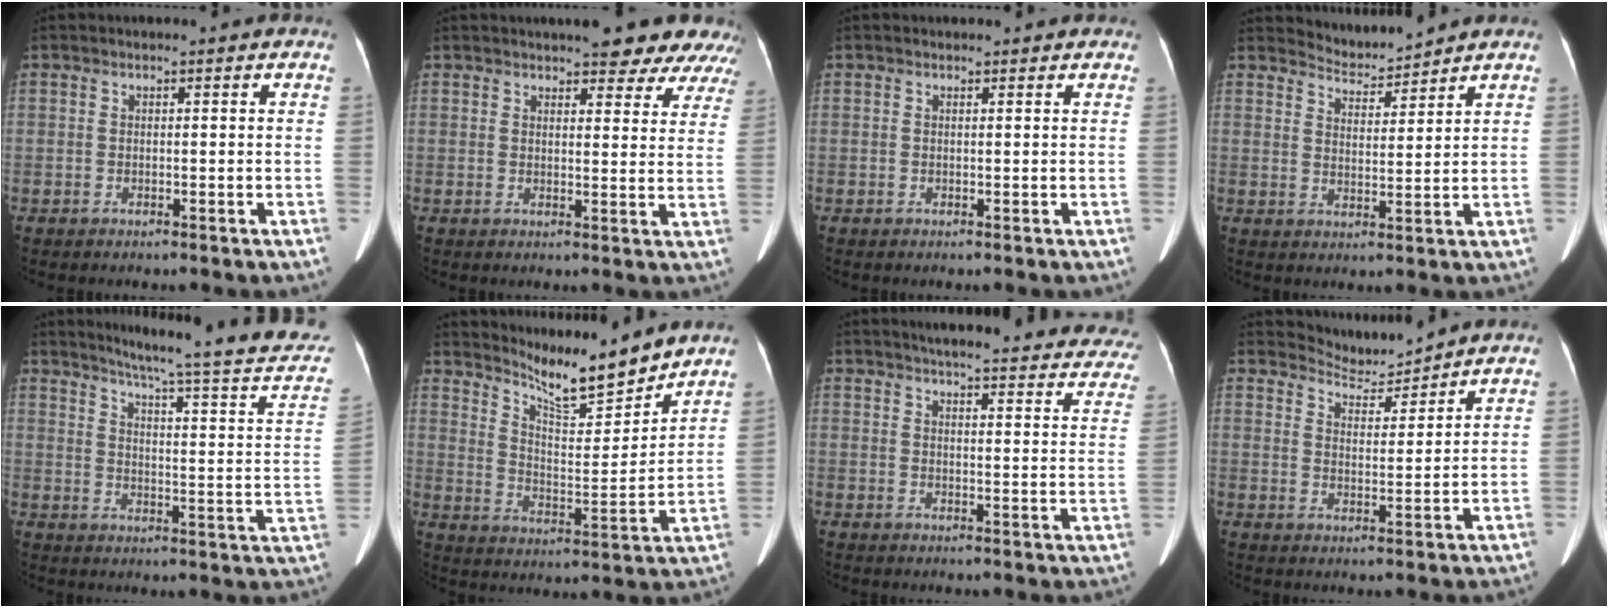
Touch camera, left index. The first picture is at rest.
{"total": 15.1, "force": [13.8, 2.9, 5.3], "torque": [-0.039, -0.029, 0.139]}
{"total": 0.9, "force": [0.8, 0.3, 0.2], "torque": [-0.012, 0.004, 0.008]}
{"total": 4.2, "force": [4.1, -0.3, -0.8], "torque": [0.007, -0.002, 0.077]}
{"total": 22.7, "force": [19.8, 0.2, 11.0], "torque": [-0.147, -0.059, 0.236]}
{"total": 11.5, "force": [10.9, 0.5, 3.7], "torque": [-0.077, -0.014, 0.182]}
{"total": 28.3, "force": [25.9, 4.5, 10.5], "torque": [-0.139, -0.060, 0.288]}
{"total": 4.8, "force": [4.7, -0.3, -0.9], "torque": [0.008, -0.006, 0.087]}